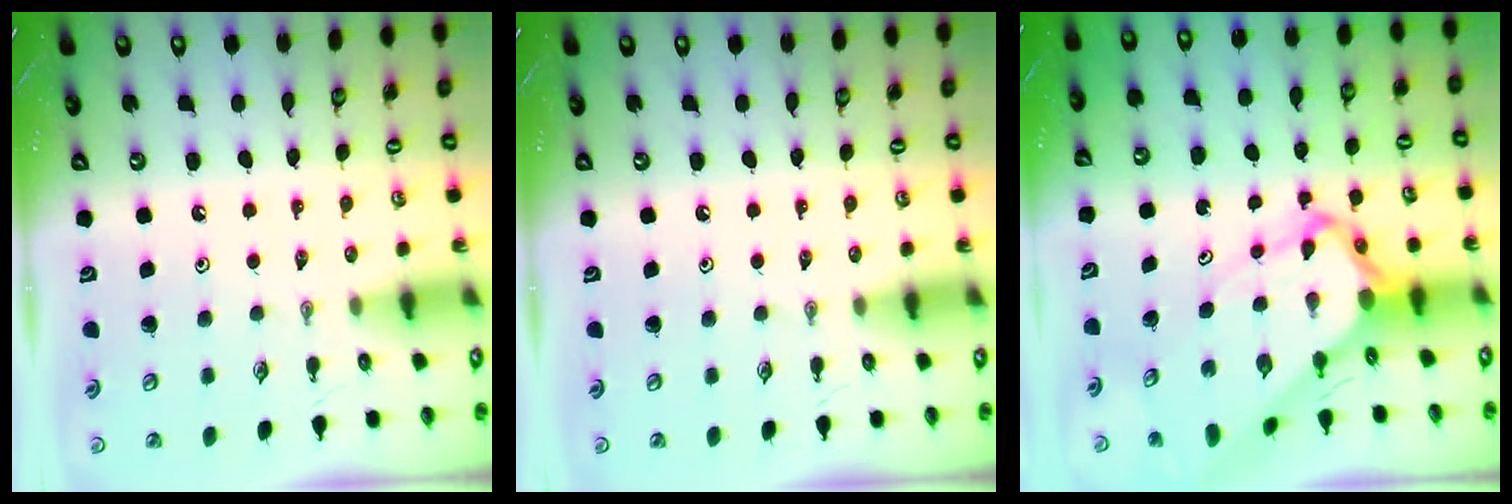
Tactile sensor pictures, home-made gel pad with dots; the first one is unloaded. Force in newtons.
{"total": 0.0}
{"total": 8.2, "press": 8.2, "slide": 0.4}